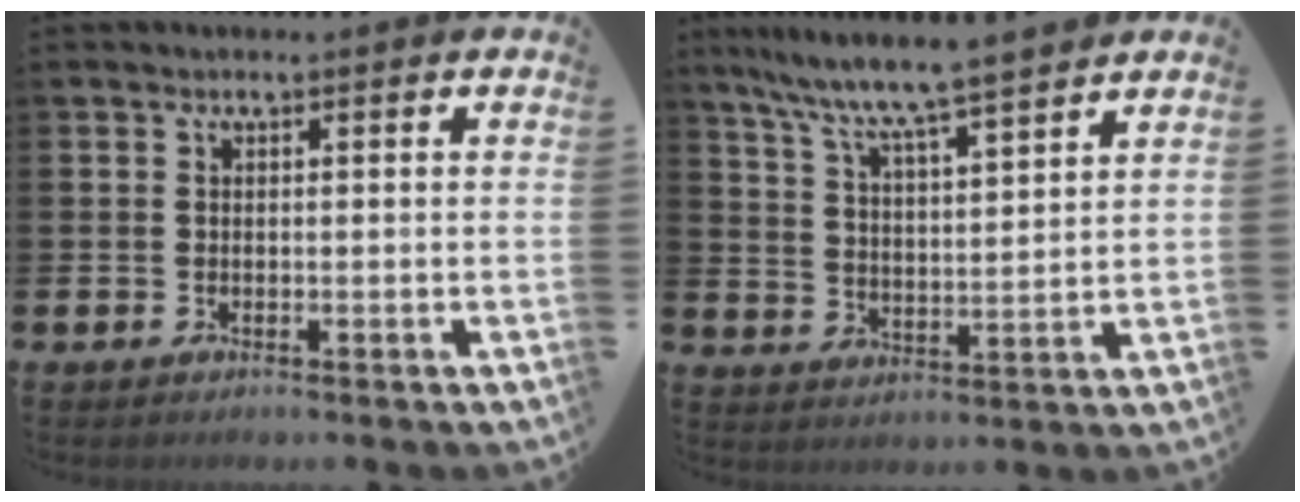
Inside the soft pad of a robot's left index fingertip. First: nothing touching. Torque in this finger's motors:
{"motor_torque": [0.17, -0.51, 0.96, 0.21]}